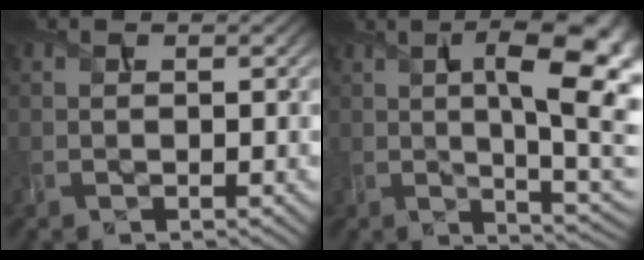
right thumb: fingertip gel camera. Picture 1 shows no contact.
{"total": 13.7, "force": [2.2, 4.1, 12.8], "torque": [-0.170, 0.010, 0.037]}